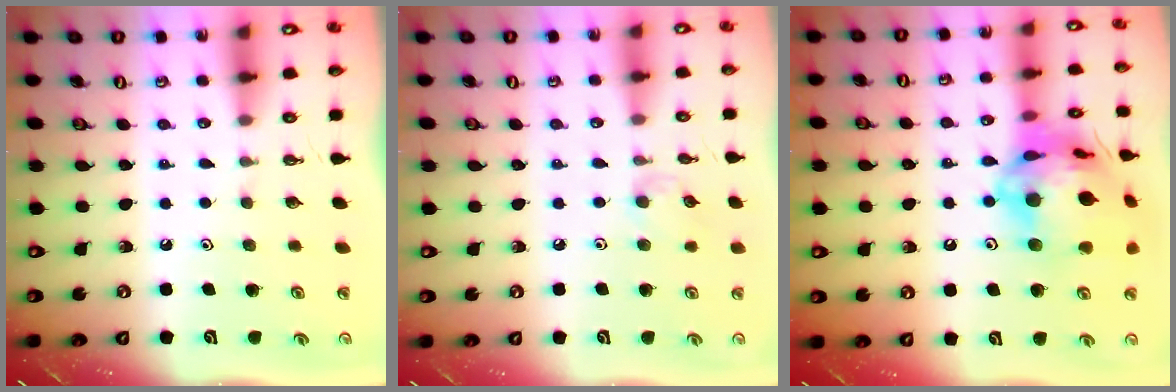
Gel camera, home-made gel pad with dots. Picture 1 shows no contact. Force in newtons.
{"total": 6.6, "press": 6.5, "slide": 0.7}
{"total": 23.5, "press": 23.3, "slide": 2.8}